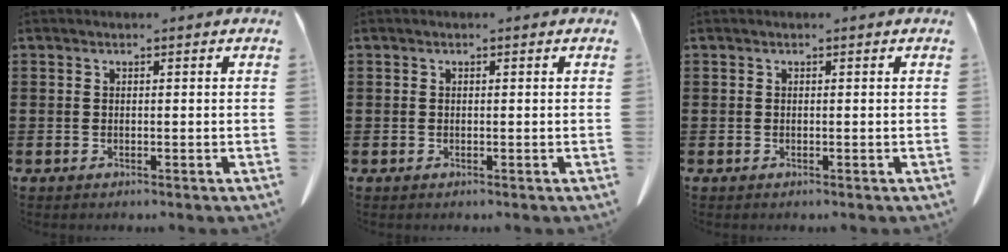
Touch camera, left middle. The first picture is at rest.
{"total": 0.0}
{"total": 0.0}